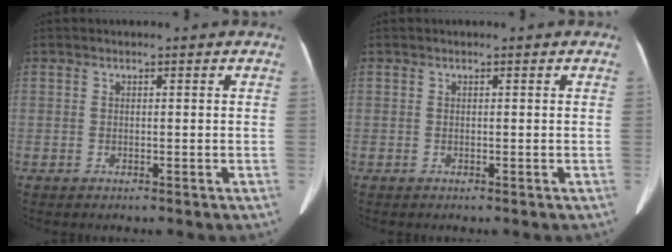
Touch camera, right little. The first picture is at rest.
{"total": 0.0}